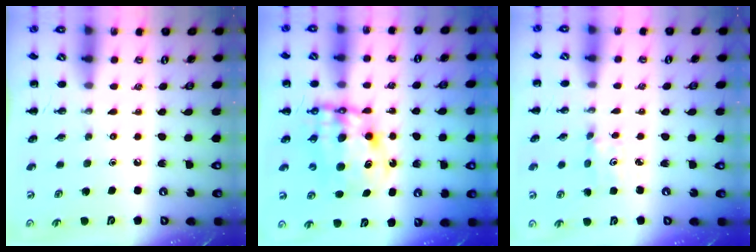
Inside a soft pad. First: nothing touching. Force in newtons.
{"total": 10.6, "press": 10.2, "slide": 2.9}
{"total": 2.4, "press": 2.3, "slide": 0.8}